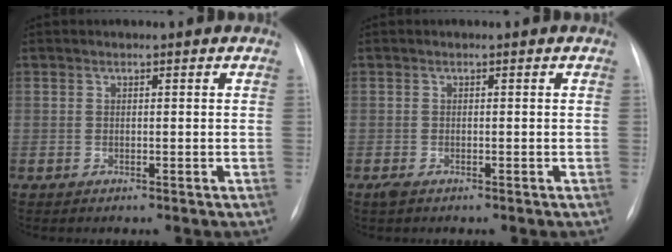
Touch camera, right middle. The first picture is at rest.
{"total": 1.3, "force": [-0.8, 0.6, 0.8], "torque": [-0.018, -0.002, -0.010]}